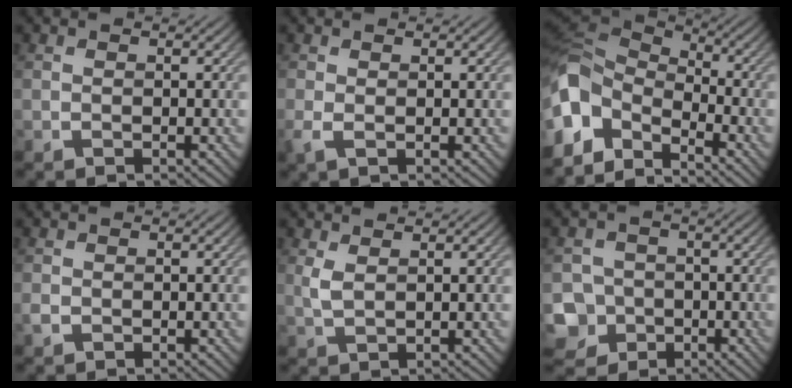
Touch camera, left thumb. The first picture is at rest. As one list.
[{"total": 1.4, "force": [-0.3, 0.5, 1.3], "torque": [-0.042, -0.007, -0.011]}, {"total": 9.7, "force": [-4.0, 6.1, 6.4], "torque": [-0.164, -0.003, -0.092]}, {"total": 0.6, "force": [-0.3, 0.5, 0.2], "torque": [-0.006, -0.002, -0.009]}, {"total": 2.0, "force": [1.2, 0.4, 1.5], "torque": [-0.045, 0.003, 0.026]}, {"total": 7.0, "force": [-3.3, 6.0, 1.5], "torque": [-0.044, -0.020, -0.080]}]